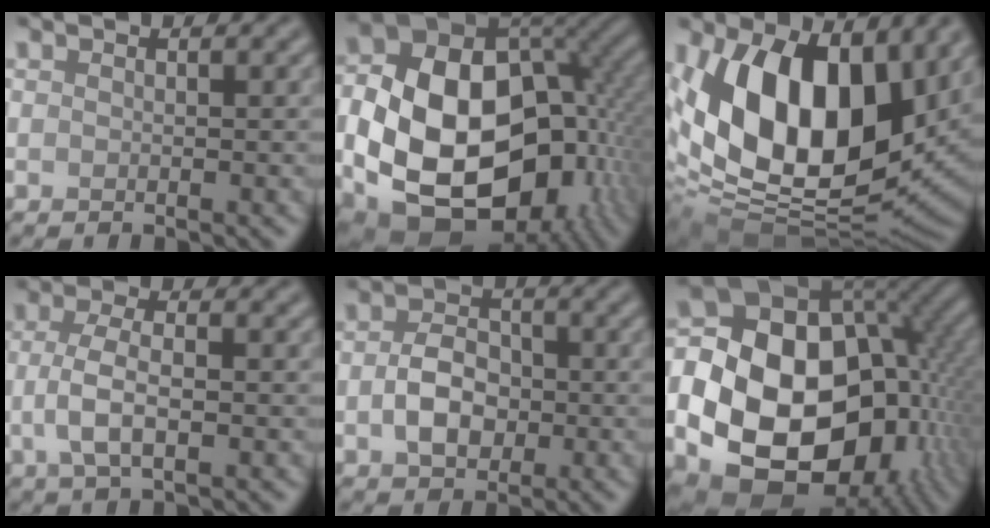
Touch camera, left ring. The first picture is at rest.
{"total": 20.0, "force": [-3.5, 13.9, 14.0], "torque": [-0.236, -0.040, -0.021]}
{"total": 16.7, "force": [4.1, 9.9, 12.8], "torque": [-0.226, -0.003, 0.062]}
{"total": 3.8, "force": [-0.5, 1.5, 3.5], "torque": [-0.078, 0.001, -0.013]}
{"total": 4.1, "force": [-0.6, 2.9, 2.8], "torque": [-0.053, 0.004, -0.017]}
{"total": 22.9, "force": [-3.7, 17.8, 13.9], "torque": [-0.246, -0.021, -0.071]}